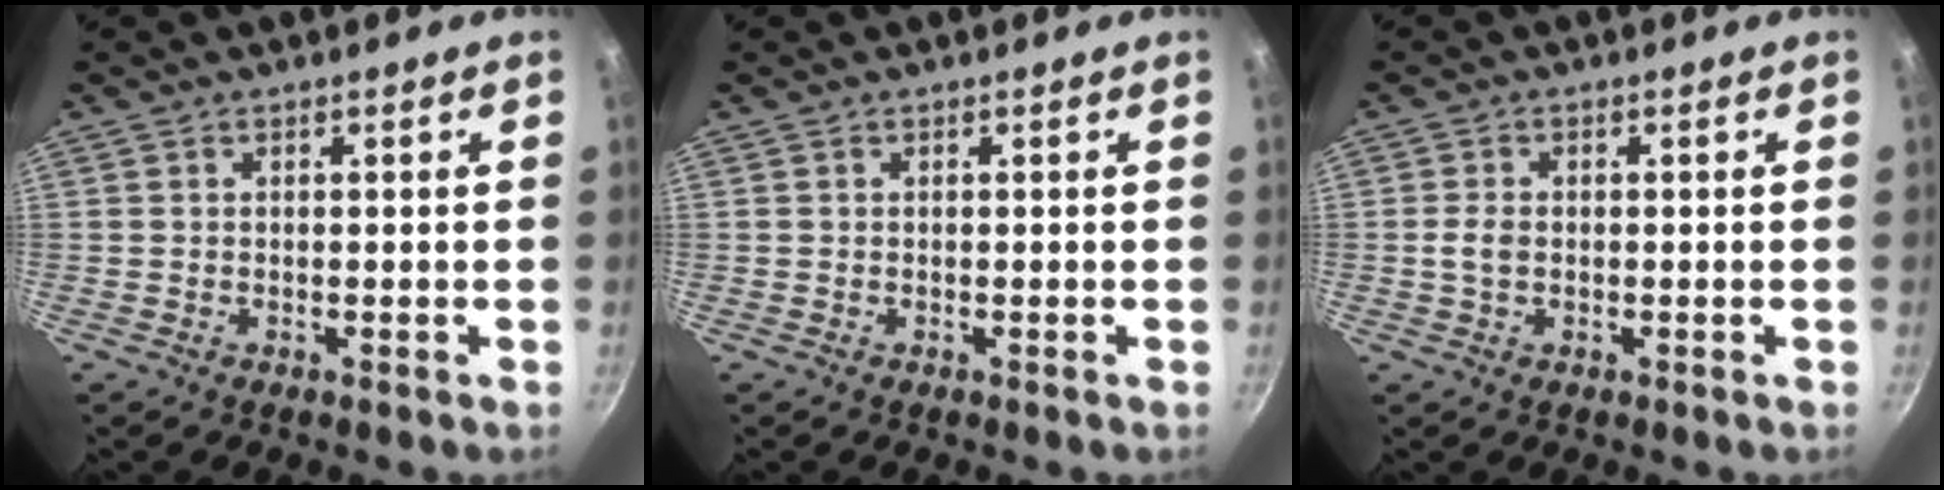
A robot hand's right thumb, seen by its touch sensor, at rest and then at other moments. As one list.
[{"total": 0.0}, {"total": 2.6, "force": [-0.2, 1.9, 1.9], "torque": [-0.034, 0.005, -0.005]}]